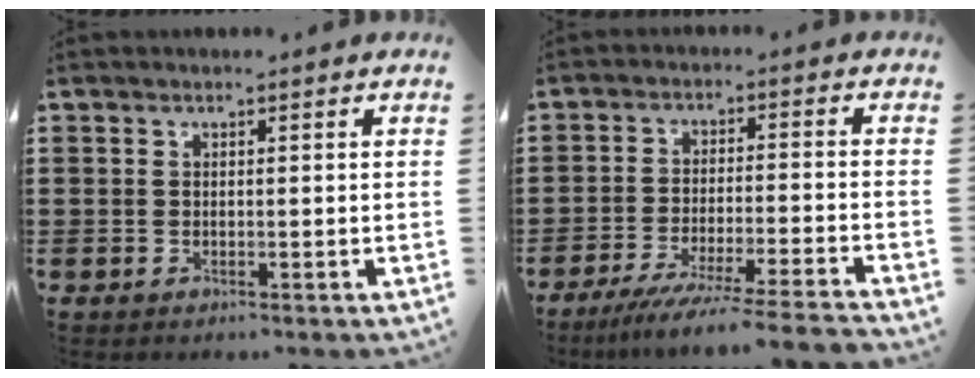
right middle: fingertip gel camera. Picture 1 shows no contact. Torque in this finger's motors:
{"motor_torque": [1.77, -0.37, 0.20, 0.13]}